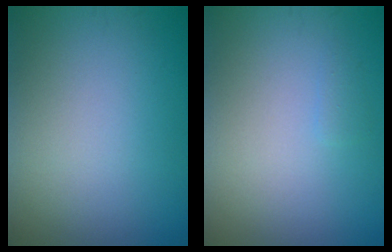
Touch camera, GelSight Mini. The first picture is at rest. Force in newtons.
{"total": 0.6, "press": 0.5, "slide": 0.1}